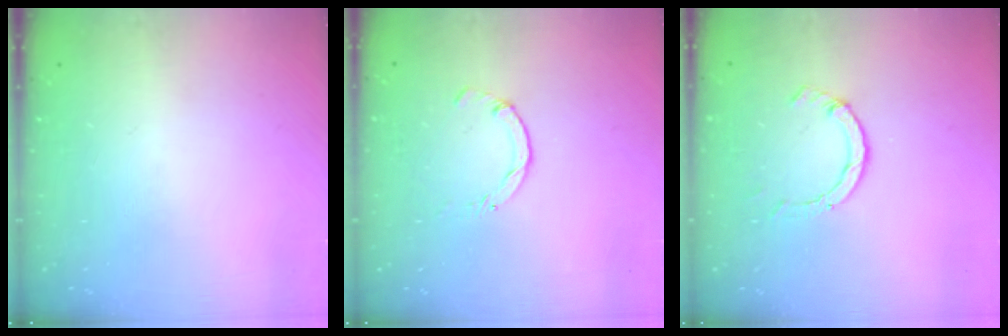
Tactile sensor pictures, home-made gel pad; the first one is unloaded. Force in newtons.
{"total": 0.0}
{"total": 2.3, "press": 2.3, "slide": 0.3}